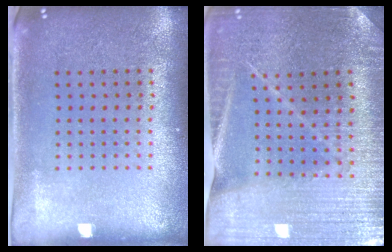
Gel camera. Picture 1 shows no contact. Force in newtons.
{"total": 3.0, "press": 3.0, "slide": 0.3}